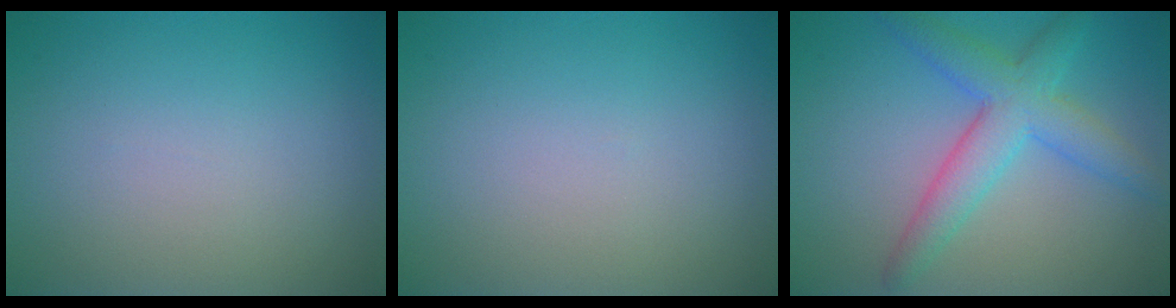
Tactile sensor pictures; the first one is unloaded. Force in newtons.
{"total": 0.0}
{"total": 5.1, "press": 5.1, "slide": 0.1}